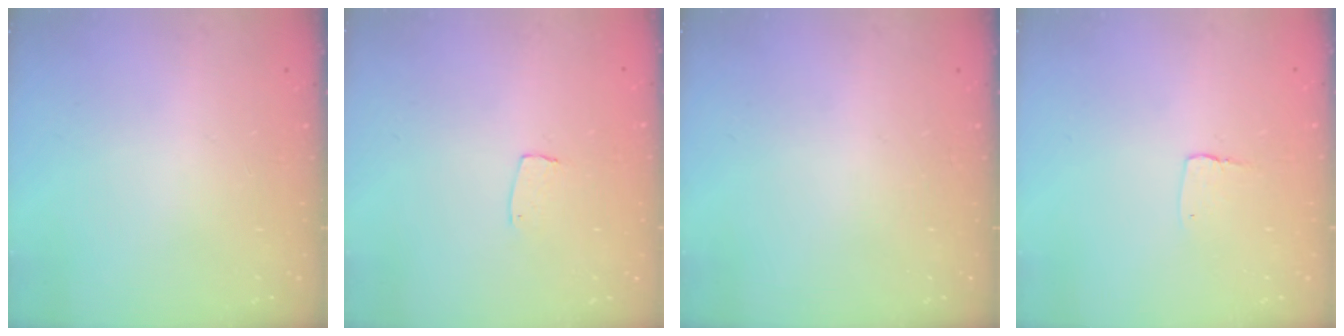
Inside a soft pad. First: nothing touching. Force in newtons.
{"total": 4.3, "press": 4.3, "slide": 0.2}
{"total": 0.0}
{"total": 2.9, "press": 2.9, "slide": 0.2}